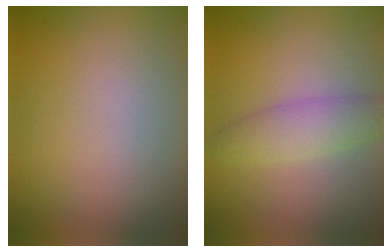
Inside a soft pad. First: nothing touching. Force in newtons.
{"total": 3.1, "press": 3.1, "slide": 0.1}